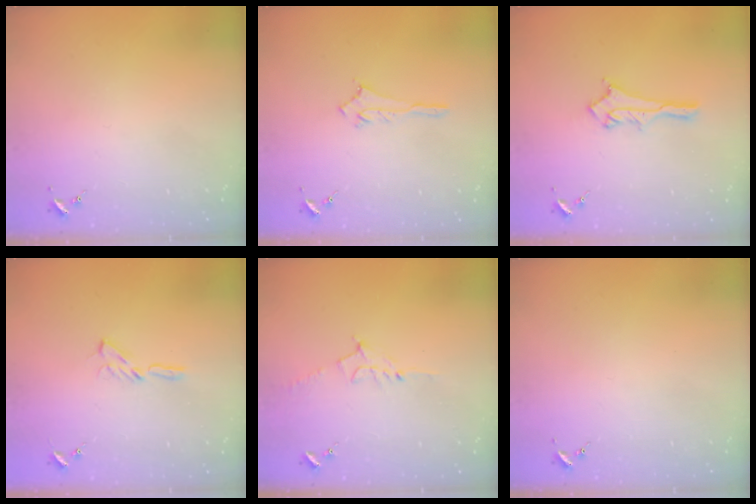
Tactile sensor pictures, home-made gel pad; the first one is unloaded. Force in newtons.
{"total": 2.9, "press": 2.9, "slide": 0.2}
{"total": 12.5, "press": 12.5, "slide": 1.2}
{"total": 4.0, "press": 4.0, "slide": 0.4}
{"total": 7.9, "press": 7.9, "slide": 1.0}
{"total": 0.0}